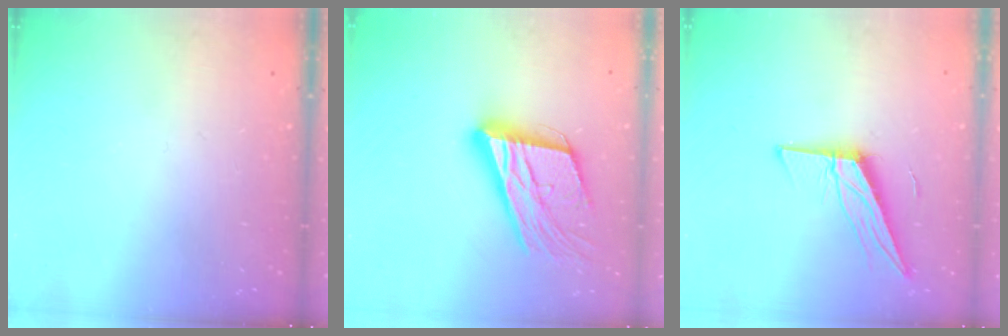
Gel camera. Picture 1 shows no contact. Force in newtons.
{"total": 22.7, "press": 22.3, "slide": 4.0}
{"total": 12.7, "press": 12.6, "slide": 1.2}